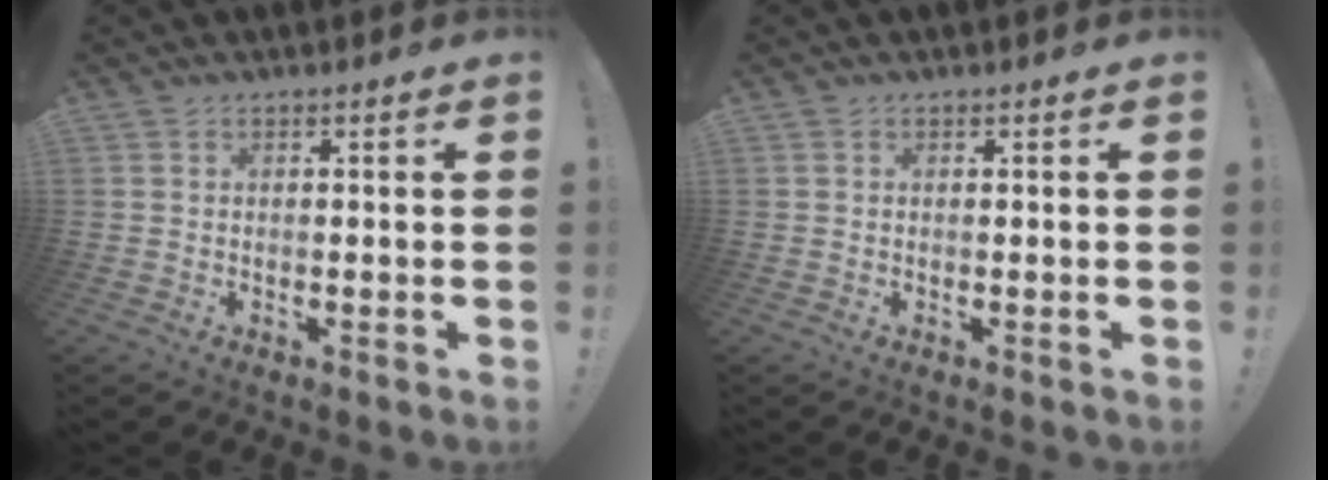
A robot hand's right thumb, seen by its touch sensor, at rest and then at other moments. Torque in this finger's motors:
{"motor_torque": [0.01, -0.20, -0.31, 0.04, 0.00]}